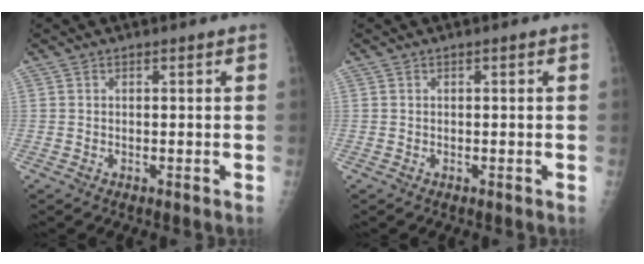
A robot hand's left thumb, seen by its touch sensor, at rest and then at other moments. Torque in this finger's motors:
{"motor_torque": [0.00, 0.00, -0.03, -0.03, 0.00]}